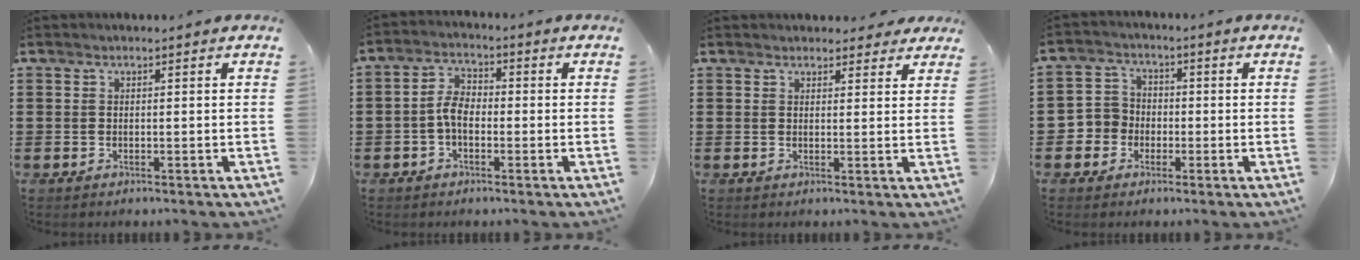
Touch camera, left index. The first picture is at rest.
{"total": 4.6, "force": [-1.2, 2.6, 3.6], "torque": [-0.085, 0.003, -0.028]}
{"total": 2.4, "force": [2.2, 0.9, 0.3], "torque": [0.004, -0.005, 0.037]}
{"total": 4.5, "force": [-1.7, 4.1, 0.4], "torque": [-0.033, 0.008, -0.039]}